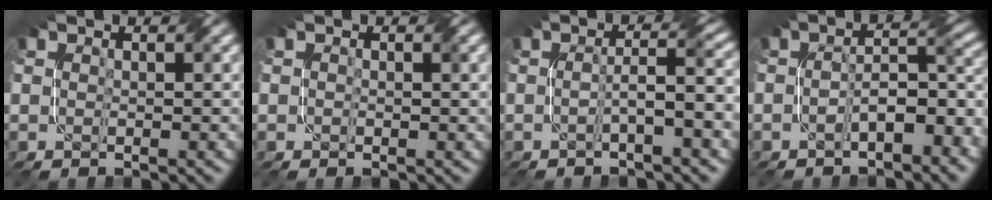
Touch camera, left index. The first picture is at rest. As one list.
[{"total": 0.9, "force": [0.1, 0.6, 0.7], "torque": [-0.007, 0.000, 0.001]}, {"total": 4.3, "force": [-0.9, 0.5, 4.2], "torque": [-0.068, 0.014, -0.022]}, {"total": 4.5, "force": [-2.1, 1.6, 3.6], "torque": [-0.061, 0.015, -0.037]}]